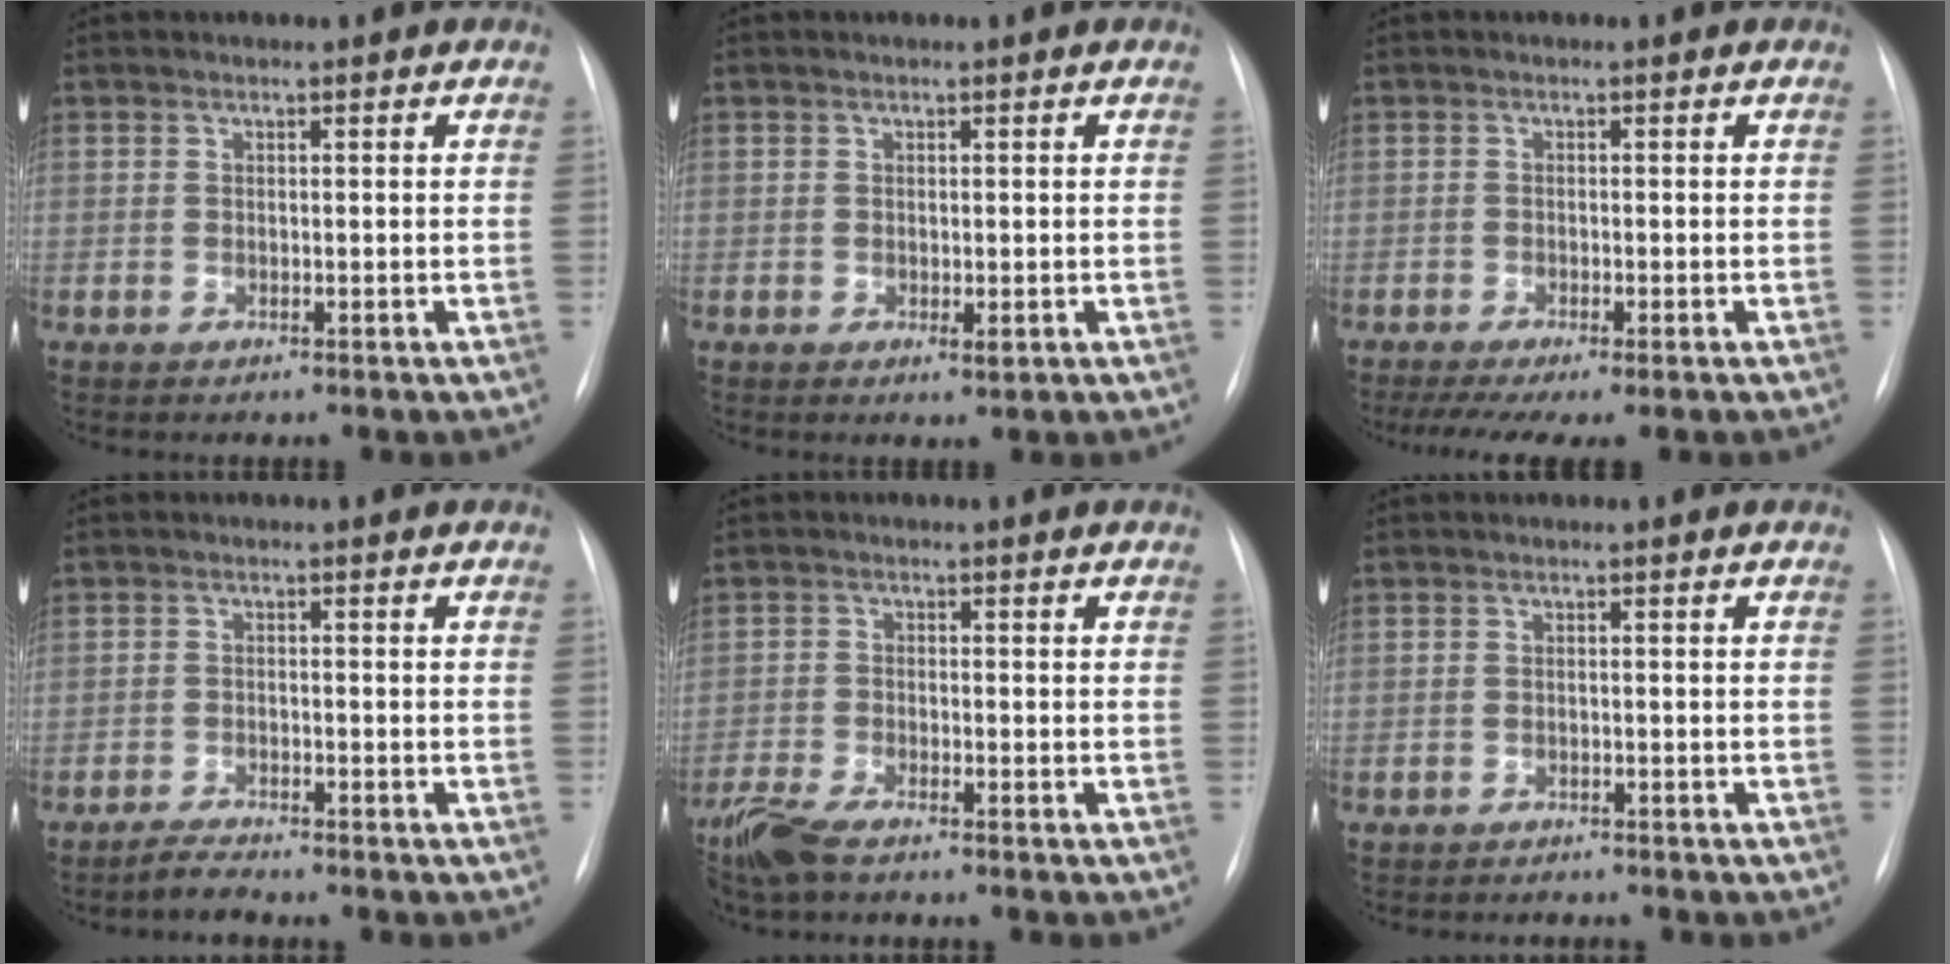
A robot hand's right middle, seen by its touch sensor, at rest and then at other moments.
{"total": 0.9, "force": [-0.1, 0.2, 0.9], "torque": [-0.010, -0.004, 0.000]}
{"total": 6.6, "force": [-4.8, 0.7, 4.5], "torque": [-0.073, -0.014, -0.077]}
{"total": 2.1, "force": [-2.1, -0.1, 0.3], "torque": [-0.010, -0.009, -0.038]}
{"total": 6.0, "force": [-4.9, 1.1, 3.2], "torque": [-0.075, -0.018, -0.097]}
{"total": 2.1, "force": [-2.1, 0.6, 0.1], "torque": [0.001, -0.005, -0.027]}